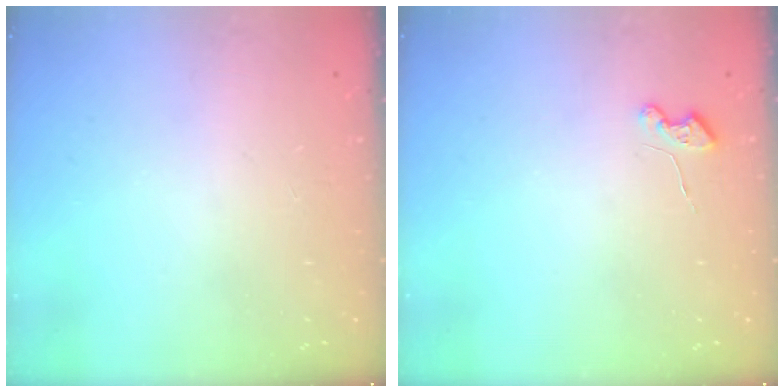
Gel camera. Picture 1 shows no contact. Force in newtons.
{"total": 3.5, "press": 3.5, "slide": 0.4}